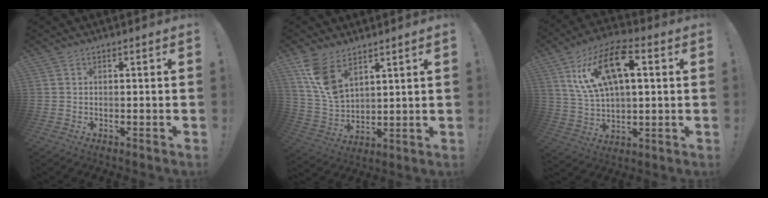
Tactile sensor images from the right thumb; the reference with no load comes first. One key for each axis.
{"total": 11.2, "fx": 7.0, "fy": 6.0, "fz": 6.3, "tx": -0.113, "ty": -0.036, "tz": 0.136}
{"total": 16.9, "fx": 6.2, "fy": 8.3, "fz": 13.3, "tx": -0.250, "ty": -0.008, "tz": 0.105}